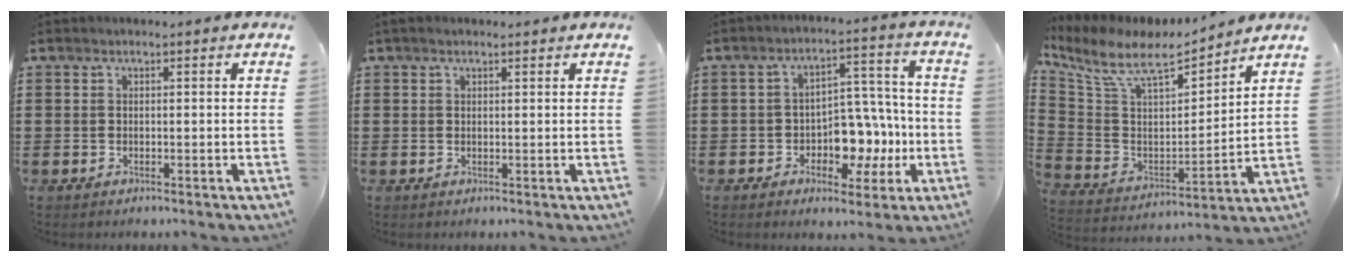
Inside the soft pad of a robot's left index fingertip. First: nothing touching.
{"total": 0.9, "force": [0.6, 0.4, 0.5], "torque": [-0.010, 0.005, 0.011]}
{"total": 7.6, "force": [-2.2, 5.6, 4.6], "torque": [-0.074, 0.013, -0.039]}
{"total": 9.0, "force": [7.1, 3.2, 4.5], "torque": [-0.123, -0.040, 0.119]}